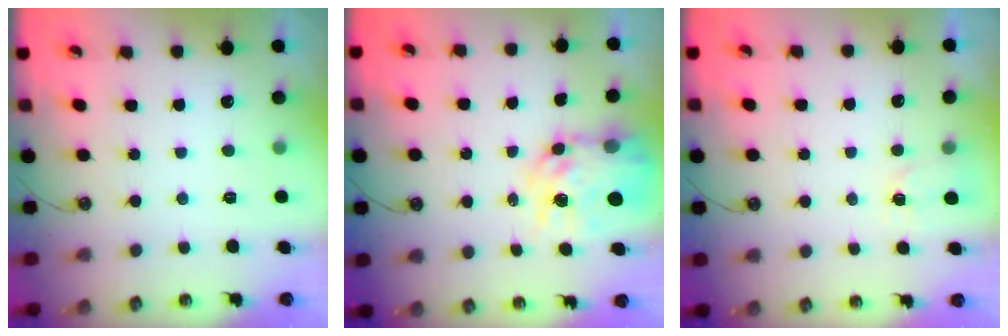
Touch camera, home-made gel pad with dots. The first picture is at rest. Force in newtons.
{"total": 12.3, "press": 12.3, "slide": 1.0}
{"total": 2.5, "press": 2.5, "slide": 0.4}